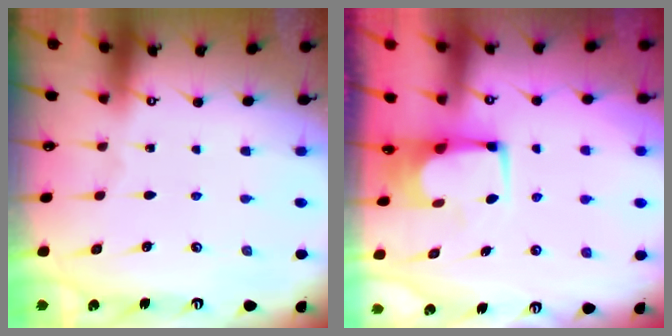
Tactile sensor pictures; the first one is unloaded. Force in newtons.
{"total": 2.8, "press": 2.8, "slide": 0.1}